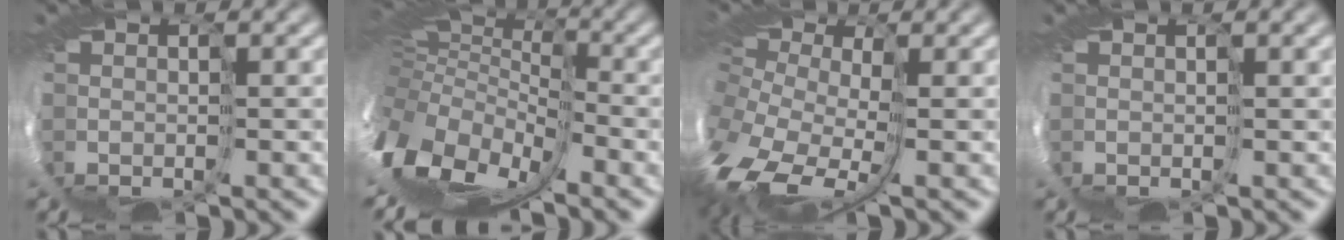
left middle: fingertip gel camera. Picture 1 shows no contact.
{"total": 12.2, "force": [-4.2, 7.9, 8.3], "torque": [-0.212, -0.037, -0.049]}
{"total": 11.0, "force": [-2.0, 6.9, 8.3], "torque": [-0.196, -0.025, -0.011]}
{"total": 1.5, "force": [0.7, 0.2, 1.3], "torque": [-0.023, 0.003, 0.009]}